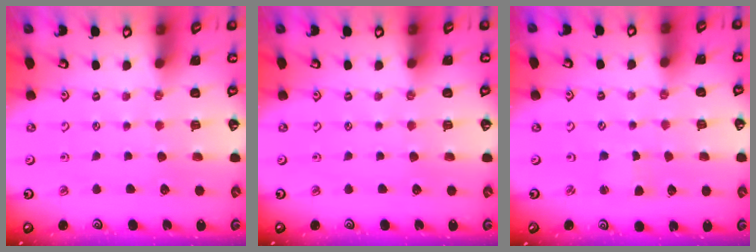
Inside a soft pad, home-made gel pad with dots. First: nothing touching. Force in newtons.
{"total": 0.0}
{"total": 1.4, "press": 1.3, "slide": 0.3}